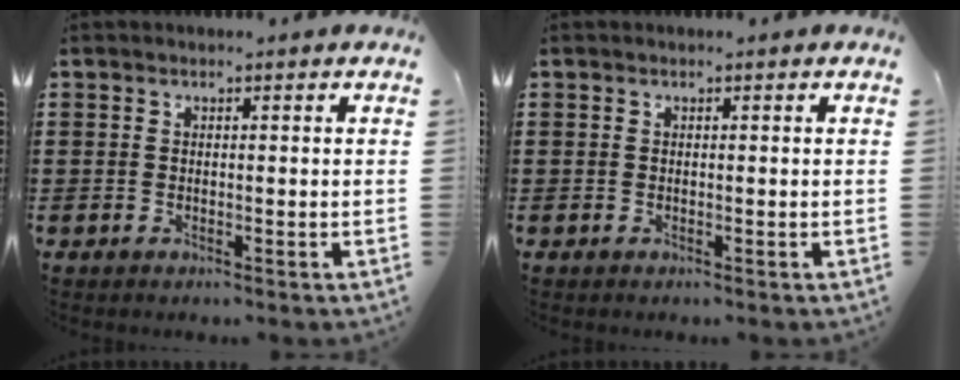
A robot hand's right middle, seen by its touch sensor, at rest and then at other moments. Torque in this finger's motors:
{"motor_torque": [0.08, -0.02, -0.01, 0.00]}